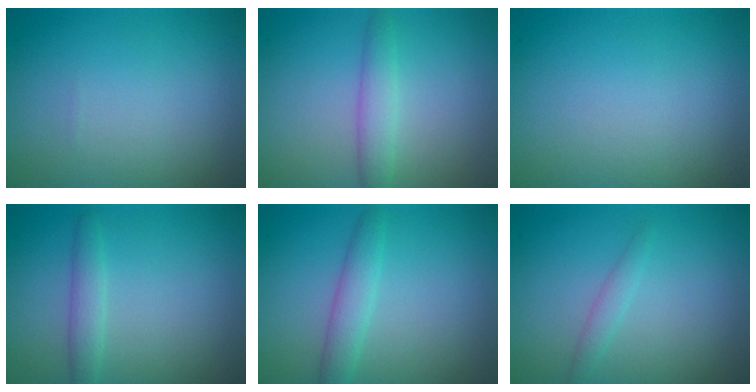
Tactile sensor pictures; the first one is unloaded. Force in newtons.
{"total": 2.1, "press": 2.1, "slide": 0.1}
{"total": 0.0}
{"total": 1.7, "press": 1.7, "slide": 0.0}
{"total": 2.2, "press": 2.2, "slide": 0.1}
{"total": 1.1, "press": 1.1, "slide": 0.0}